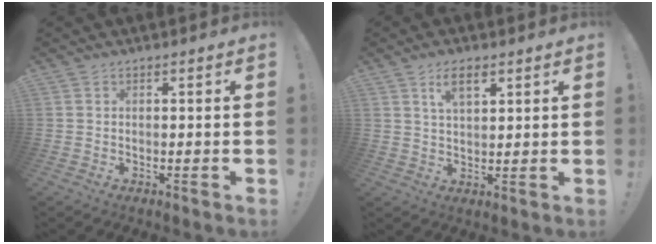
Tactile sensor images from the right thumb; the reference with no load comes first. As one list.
[{"total": 6.1, "force": [3.2, 2.7, 4.5], "torque": [-0.077, -0.006, 0.056]}]